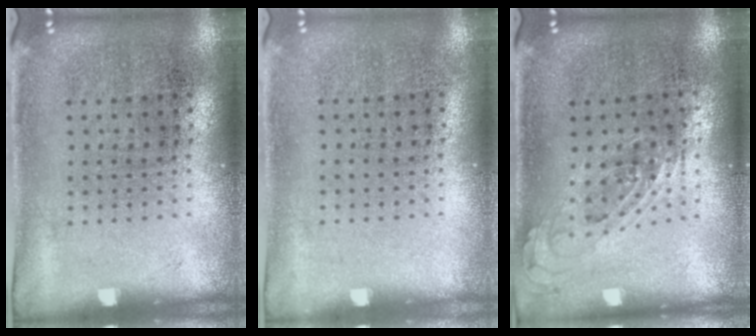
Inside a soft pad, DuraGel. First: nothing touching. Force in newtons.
{"total": 0.0}
{"total": 0.8, "press": 0.7, "slide": 0.3}